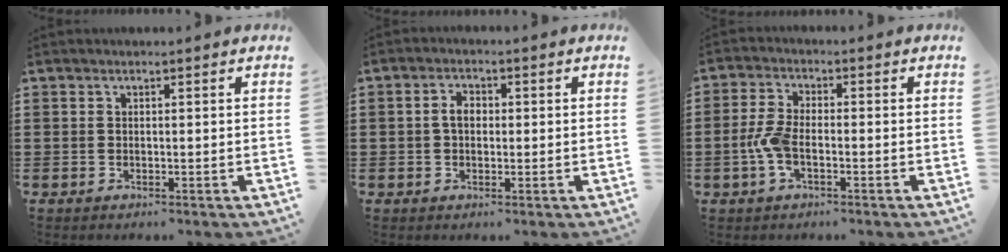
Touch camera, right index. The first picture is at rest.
{"total": 2.7, "force": [0.0, 1.7, 2.1], "torque": [-0.042, 0.008, -0.002]}
{"total": 5.0, "force": [-1.4, 2.2, 4.2], "torque": [-0.109, -0.004, -0.034]}